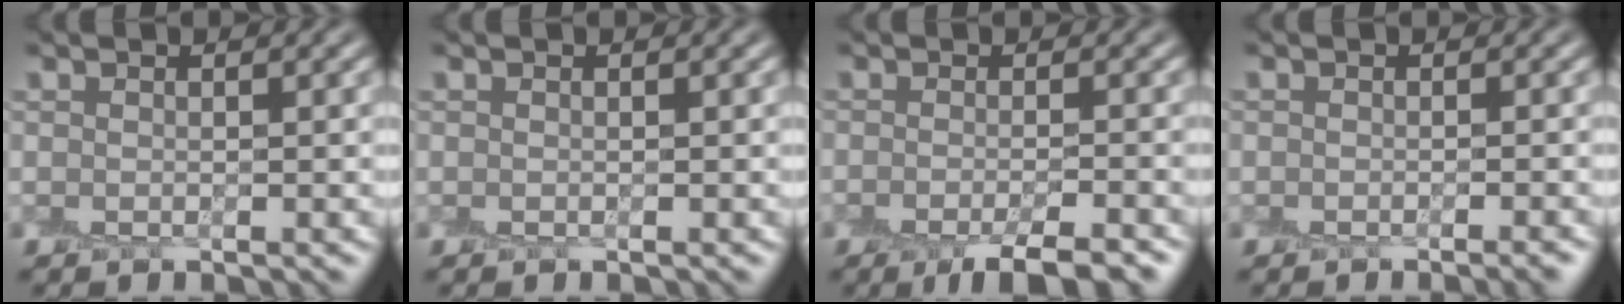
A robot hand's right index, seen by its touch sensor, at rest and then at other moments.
{"total": 0.0}
{"total": 4.6, "force": [-3.2, 0.9, 3.2], "torque": [-0.043, -0.006, -0.046]}
{"total": 1.6, "force": [-1.4, 0.7, 0.4], "torque": [0.007, 0.000, -0.023]}